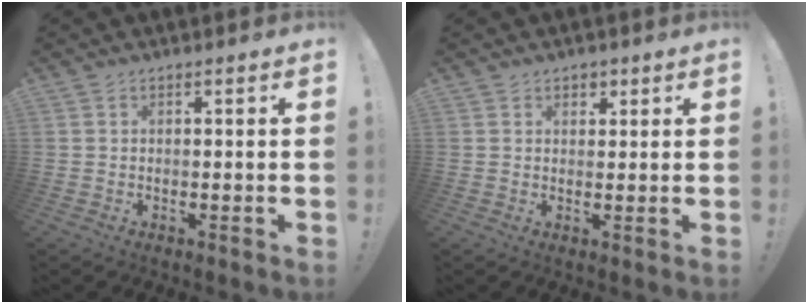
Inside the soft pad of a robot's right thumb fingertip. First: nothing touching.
{"total": 1.3, "force": [0.7, 1.0, 0.2], "torque": [0.006, -0.004, 0.010]}